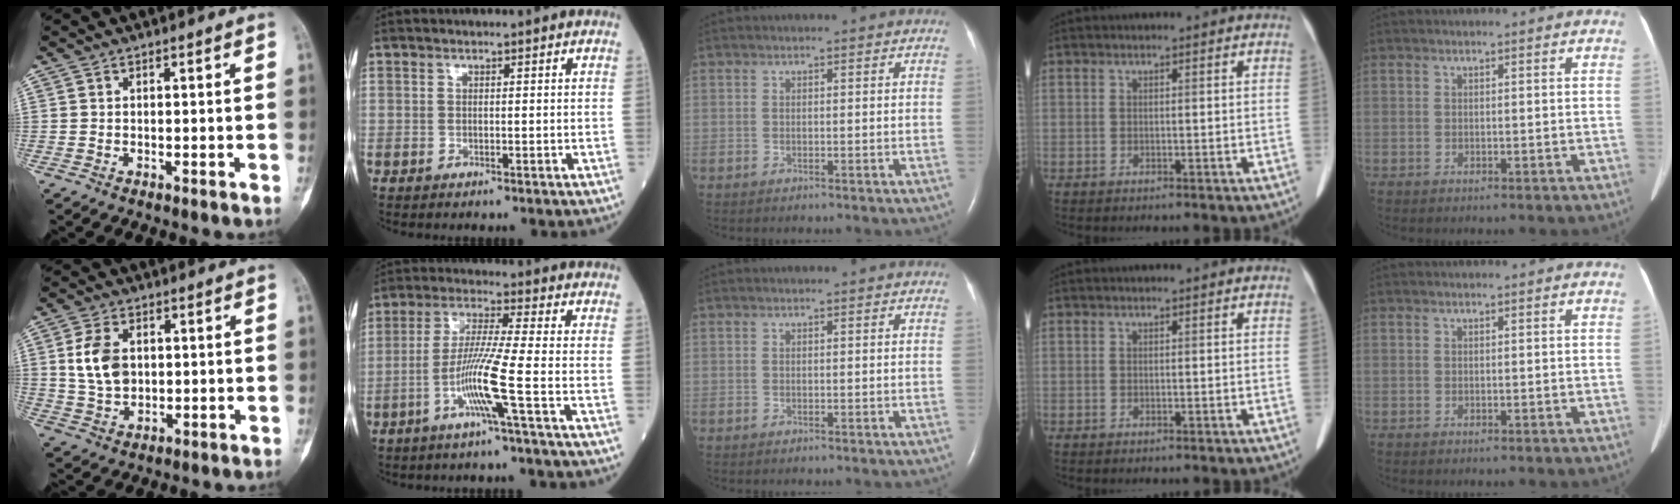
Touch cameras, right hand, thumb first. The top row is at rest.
{"thumb": {"total": 8.1, "force": [1.4, 5.5, 5.8], "torque": [-0.102, -0.002, 0.033]}, "index": {"total": 8.2, "force": [-3.1, -1.6, 7.4], "torque": [-0.146, -0.006, -0.065]}}